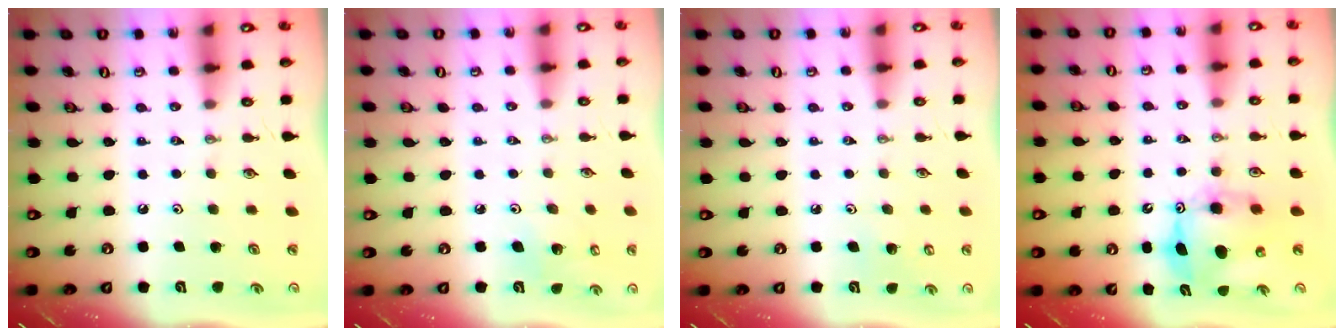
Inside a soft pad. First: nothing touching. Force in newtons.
{"total": 6.3, "press": 6.2, "slide": 1.1}
{"total": 4.6, "press": 4.5, "slide": 1.1}
{"total": 10.4, "press": 10.3, "slide": 0.7}